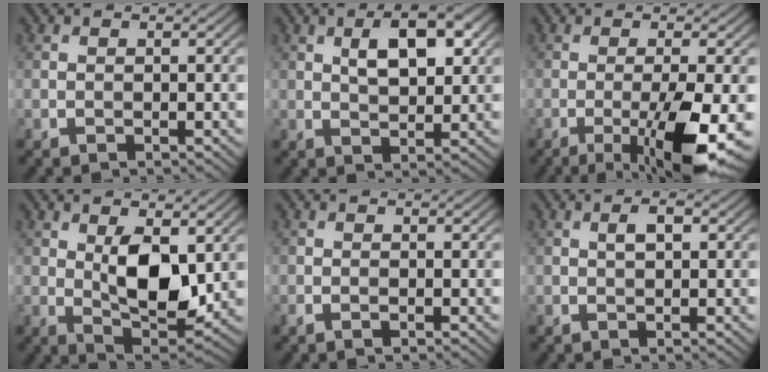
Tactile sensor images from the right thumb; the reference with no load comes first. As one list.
[{"total": 6.5, "force": [2.2, 2.9, 5.4], "torque": [-0.087, 0.005, 0.035]}, {"total": 9.5, "force": [-3.4, 1.5, 8.8], "torque": [-0.136, -0.002, -0.049]}, {"total": 8.1, "force": [1.4, 3.8, 7.0], "torque": [-0.130, -0.006, 0.031]}, {"total": 0.6, "force": [-0.3, 0.1, 0.5], "torque": [-0.014, -0.001, -0.006]}, {"total": 2.0, "force": [0.5, 0.7, 1.7], "torque": [-0.031, 0.002, 0.008]}]